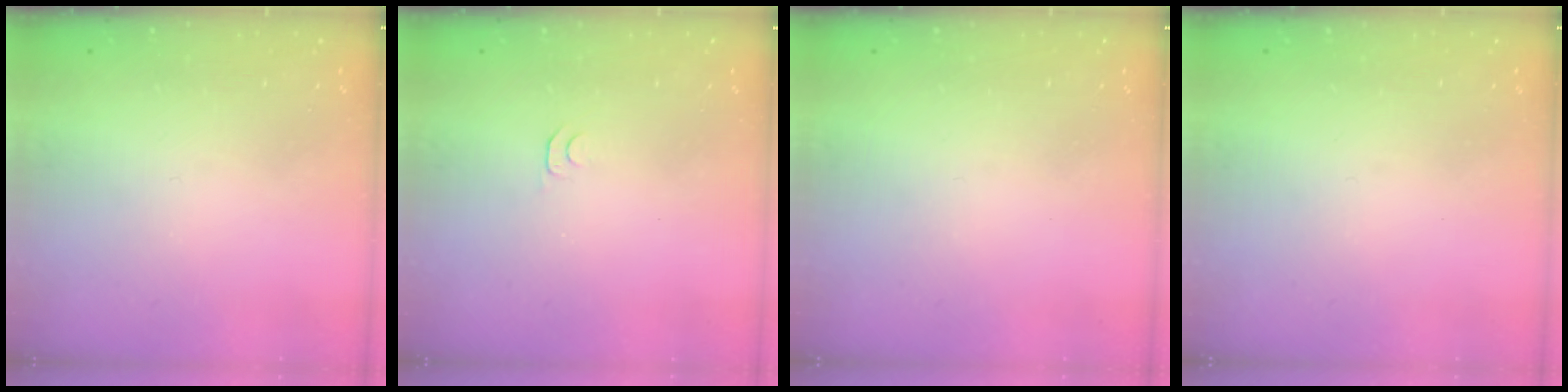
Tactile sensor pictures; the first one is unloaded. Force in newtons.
{"total": 3.5, "press": 3.4, "slide": 0.4}
{"total": 0.0}
{"total": 0.0}